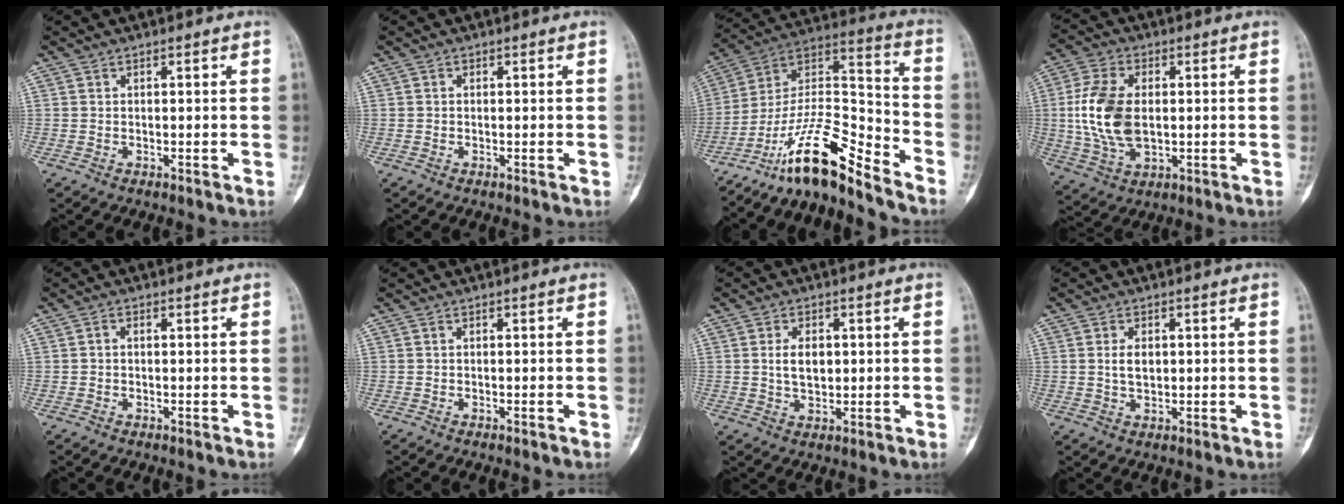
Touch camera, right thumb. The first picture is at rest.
{"total": 0.0}
{"total": 15.7, "force": [-12.7, 3.0, 8.8], "torque": [-0.157, 0.111, -0.232]}
{"total": 13.2, "force": [0.6, 7.9, 10.5], "torque": [-0.217, 0.000, 0.015]}
{"total": 0.8, "force": [0.0, 0.6, 0.6], "torque": [-0.006, 0.002, -0.004]}
{"total": 0.0}
{"total": 5.1, "force": [0.7, 3.2, 3.9], "torque": [-0.058, -0.003, 0.014]}
{"total": 3.4, "force": [0.5, 2.1, 2.6], "torque": [-0.038, -0.002, 0.011]}